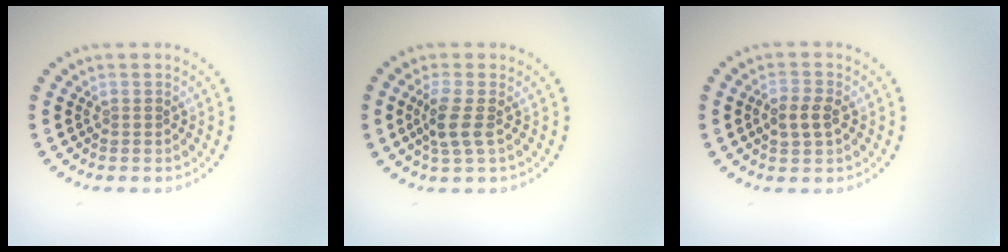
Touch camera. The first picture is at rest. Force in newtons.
{"total": 2.5, "press": 2.0, "slide": 1.5}
{"total": 2.2, "press": 2.2, "slide": 0.3}